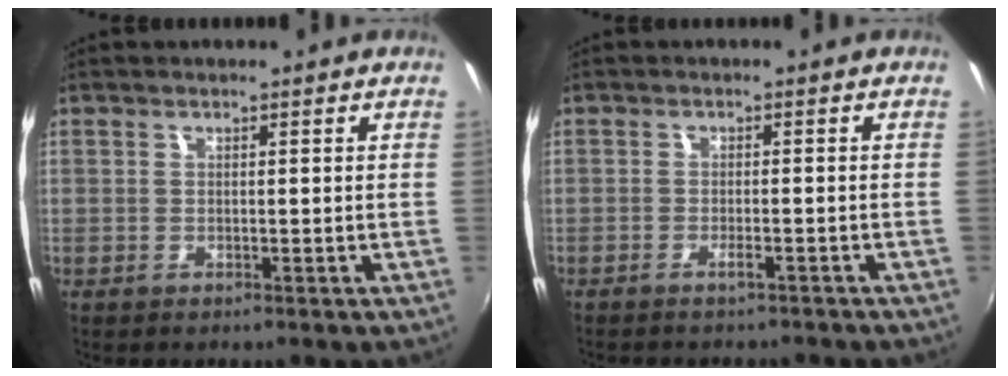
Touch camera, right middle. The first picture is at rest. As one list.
[{"total": 2.5, "force": [-2.2, 0.4, 1.0], "torque": [-0.028, -0.004, -0.037]}]